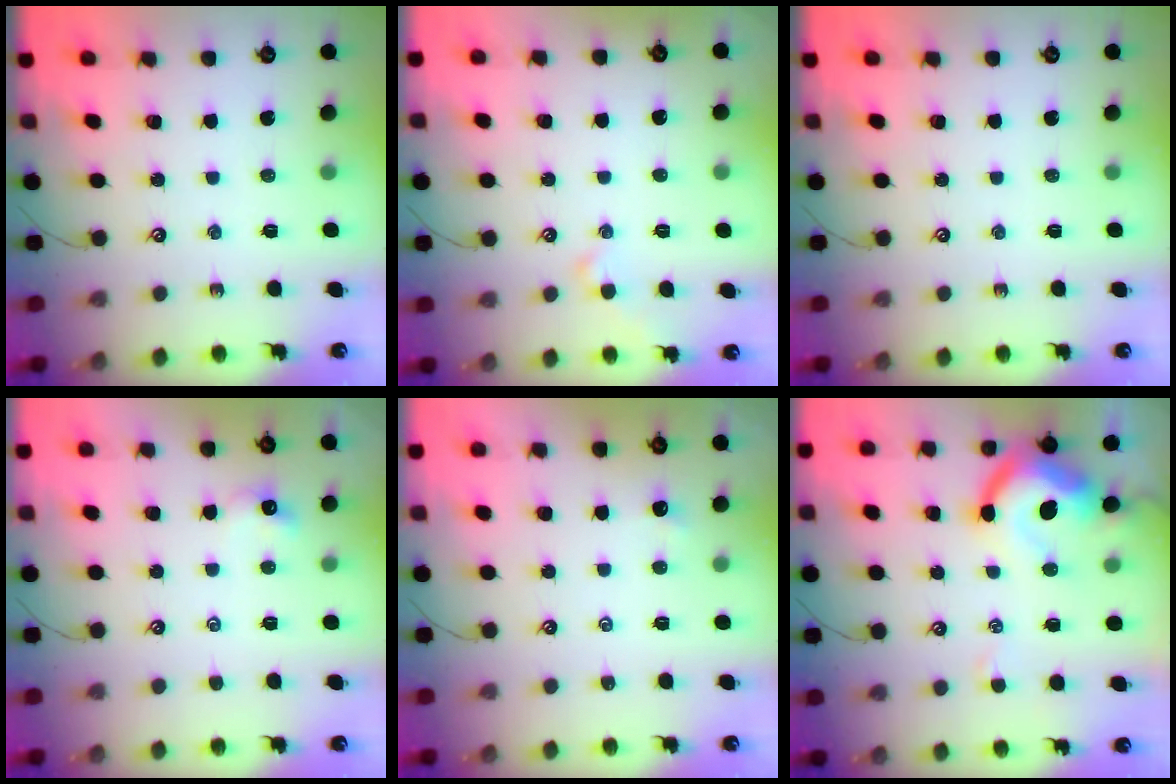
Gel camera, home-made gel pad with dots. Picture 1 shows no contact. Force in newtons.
{"total": 1.3, "press": 1.2, "slide": 0.4}
{"total": 0.0}
{"total": 1.3, "press": 1.2, "slide": 0.4}
{"total": 0.0}
{"total": 12.5, "press": 12.3, "slide": 1.9}